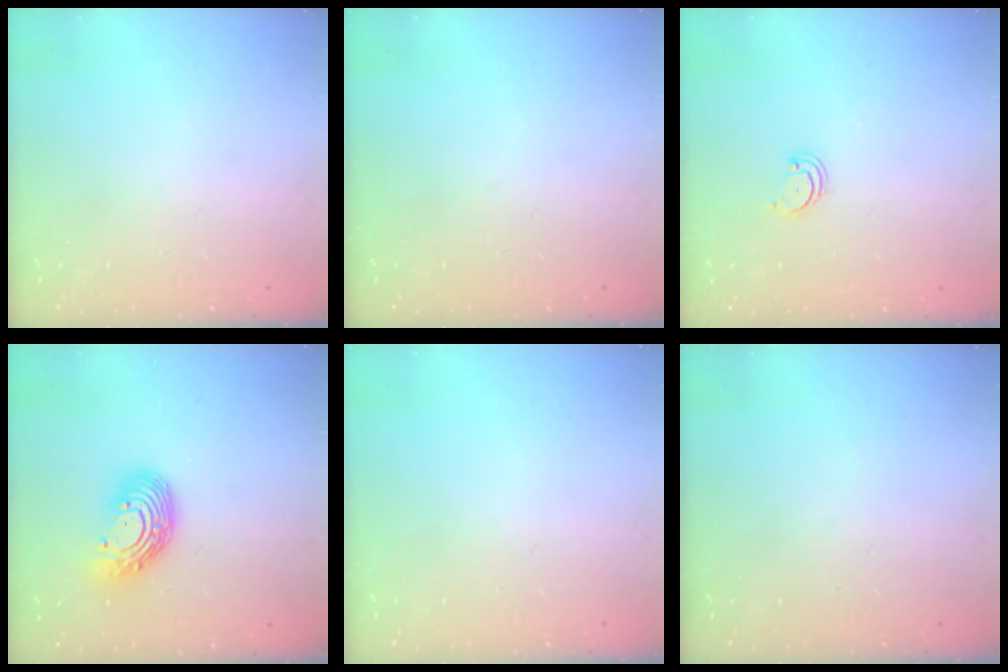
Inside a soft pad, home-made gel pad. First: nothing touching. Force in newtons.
{"total": 0.0}
{"total": 2.6, "press": 2.5, "slide": 0.5}
{"total": 13.2, "press": 13.1, "slide": 1.3}
{"total": 0.0}
{"total": 0.0}